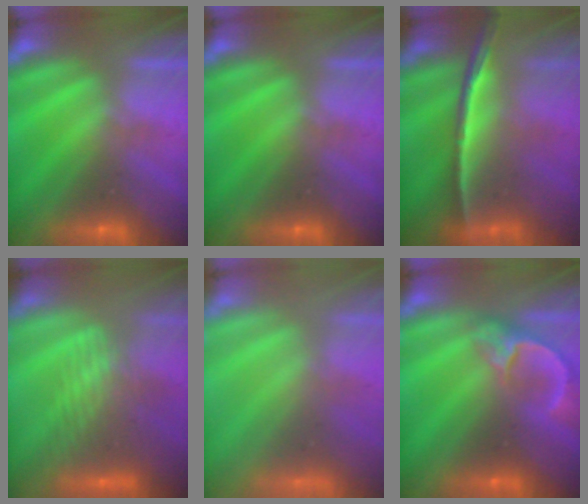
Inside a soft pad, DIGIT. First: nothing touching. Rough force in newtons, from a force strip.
{"total": 0.0}
{"total": 1.3}
{"total": 6.8}
{"total": 7.0}
{"total": 4.7}